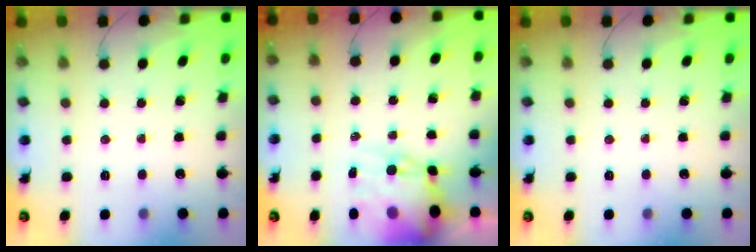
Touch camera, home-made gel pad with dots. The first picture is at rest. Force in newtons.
{"total": 12.5, "press": 12.0, "slide": 3.3}
{"total": 0.0}